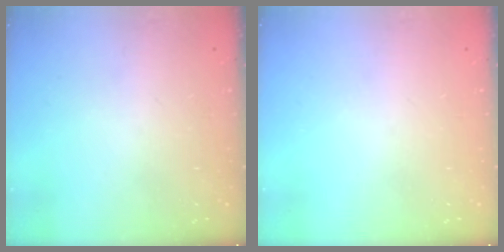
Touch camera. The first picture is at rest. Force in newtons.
{"total": 0.0}